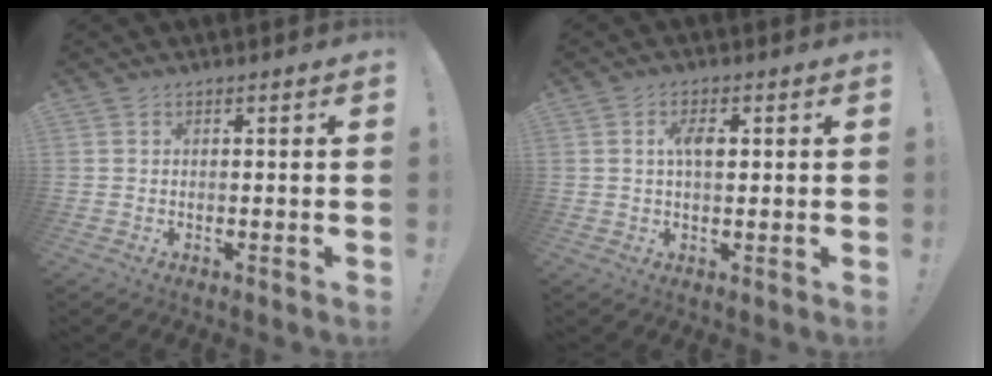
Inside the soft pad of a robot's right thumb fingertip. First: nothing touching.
{"total": 4.3, "force": [1.1, 2.2, 3.6], "torque": [-0.057, 0.004, 0.014]}